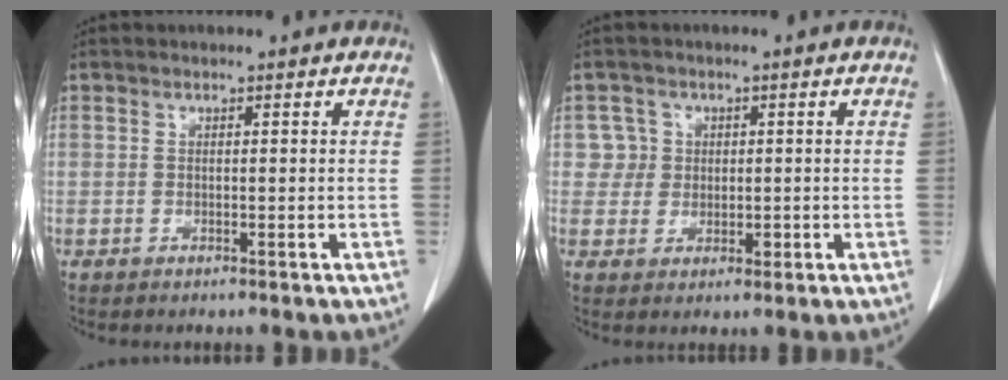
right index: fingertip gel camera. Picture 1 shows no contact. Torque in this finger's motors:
{"motor_torque": [-0.17, 0.01, -0.01, -0.01]}